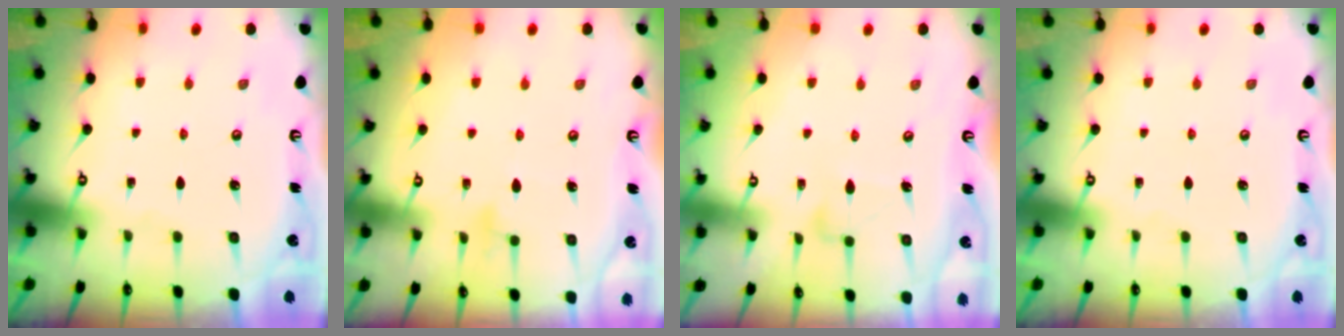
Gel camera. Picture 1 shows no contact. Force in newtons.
{"total": 10.6, "press": 10.6, "slide": 0.5}
{"total": 10.4, "press": 10.4, "slide": 0.4}
{"total": 0.0}